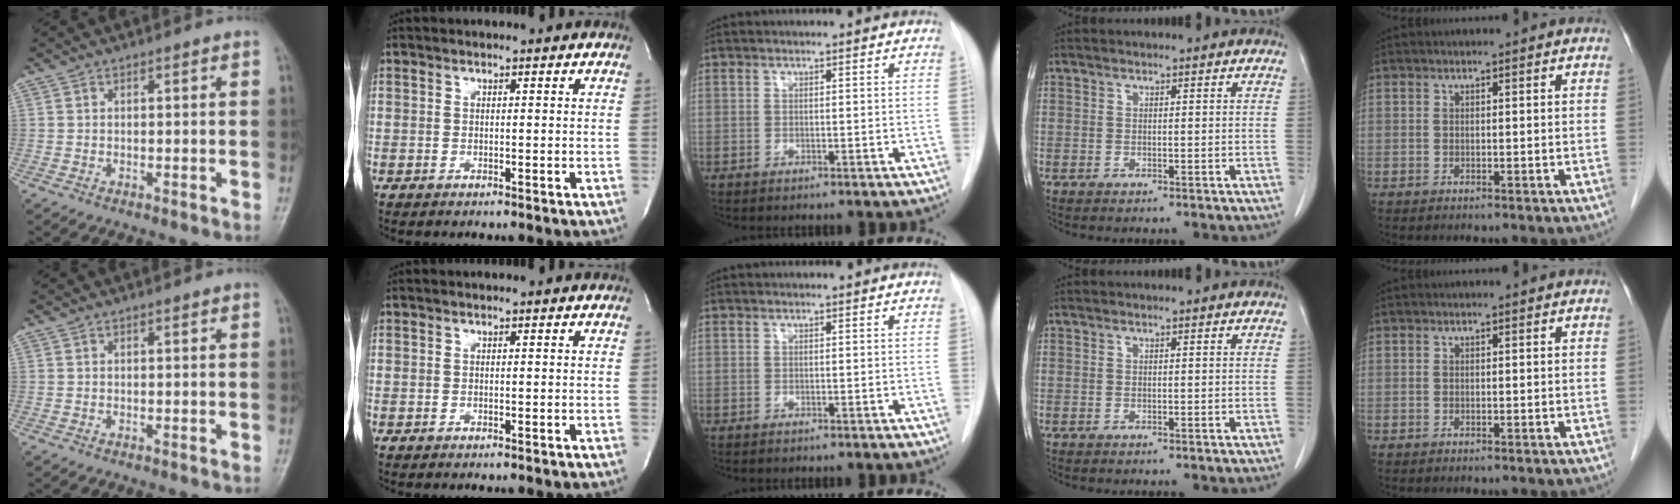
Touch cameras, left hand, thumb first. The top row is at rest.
{}